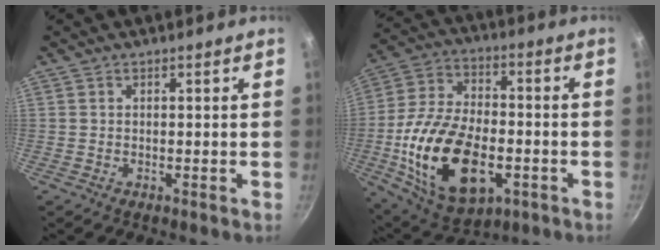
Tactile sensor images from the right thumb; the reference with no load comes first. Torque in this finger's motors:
{"motor_torque": [-0.26, 1.51, 1.77, -1.00, 0.62]}